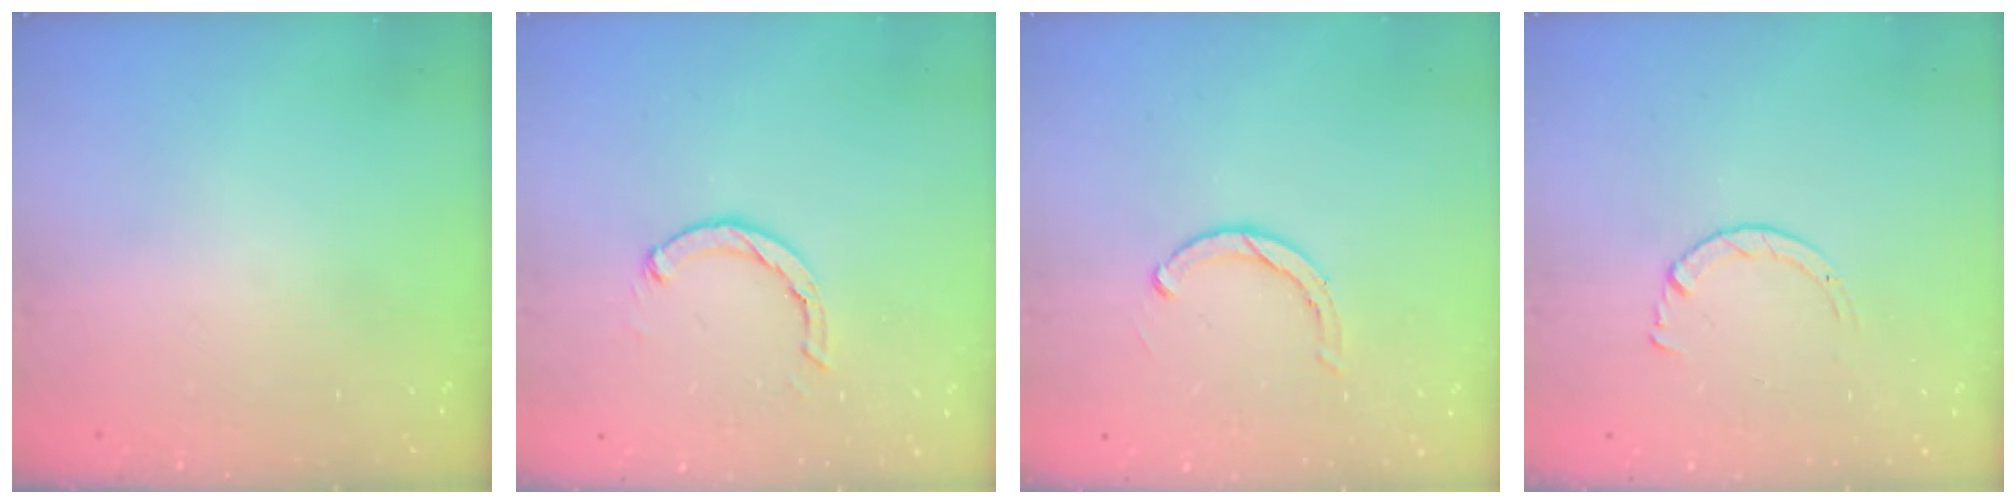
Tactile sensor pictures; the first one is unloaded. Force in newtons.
{"total": 2.1, "press": 2.1, "slide": 0.3}
{"total": 2.8, "press": 2.7, "slide": 0.3}
{"total": 1.7, "press": 1.7, "slide": 0.2}